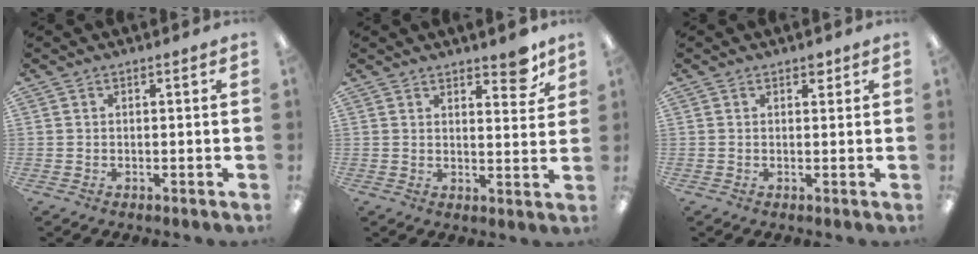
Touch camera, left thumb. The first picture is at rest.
{"total": 6.6, "force": [5.2, 2.4, 3.2], "torque": [-0.020, -0.035, 0.084]}
{"total": 1.7, "force": [1.2, 1.0, 0.7], "torque": [0.001, -0.004, 0.017]}